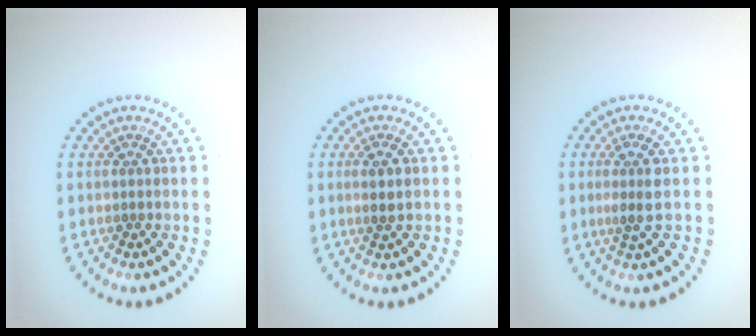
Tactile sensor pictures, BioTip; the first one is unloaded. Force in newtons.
{"total": 1.1, "press": 0.9, "slide": 0.6}
{"total": 2.0, "press": 1.4, "slide": 1.3}